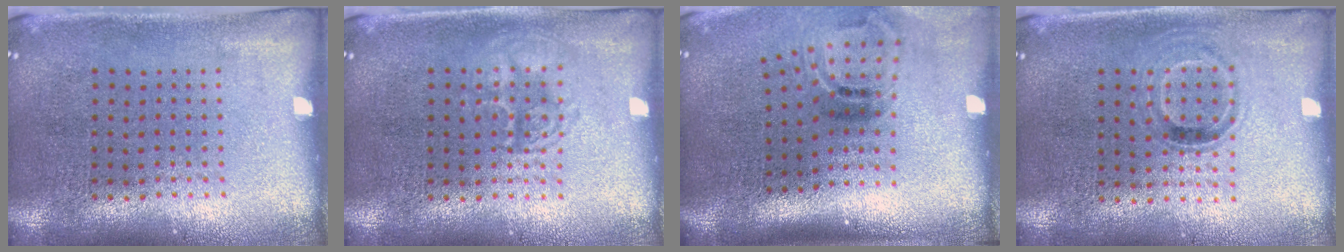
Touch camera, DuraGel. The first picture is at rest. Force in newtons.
{"total": 1.9, "press": 1.9, "slide": 0.3}
{"total": 2.0, "press": 1.2, "slide": 1.6}
{"total": 1.0, "press": 0.8, "slide": 0.5}